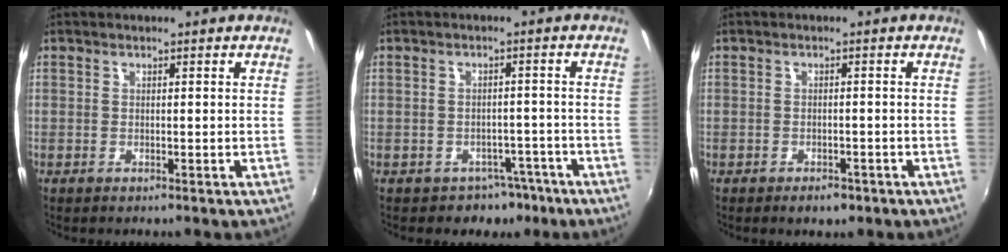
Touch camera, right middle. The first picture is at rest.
{"total": 5.1, "force": [-3.4, 3.7, 0.8], "torque": [-0.019, 0.015, -0.037]}
{"total": 3.1, "force": [-2.0, 1.7, 1.5], "torque": [-0.033, -0.007, -0.027]}